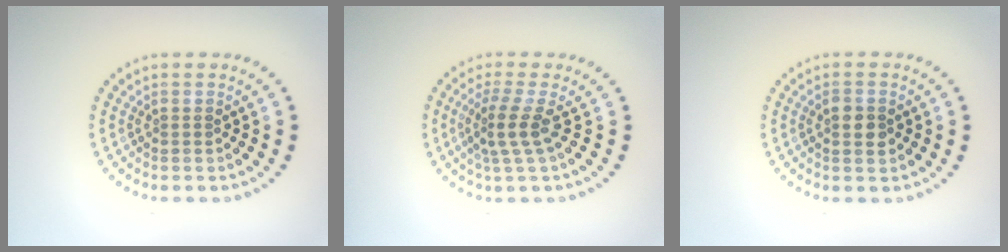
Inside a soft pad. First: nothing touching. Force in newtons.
{"total": 2.8, "press": 2.0, "slide": 2.0}
{"total": 1.7, "press": 1.7, "slide": 0.2}